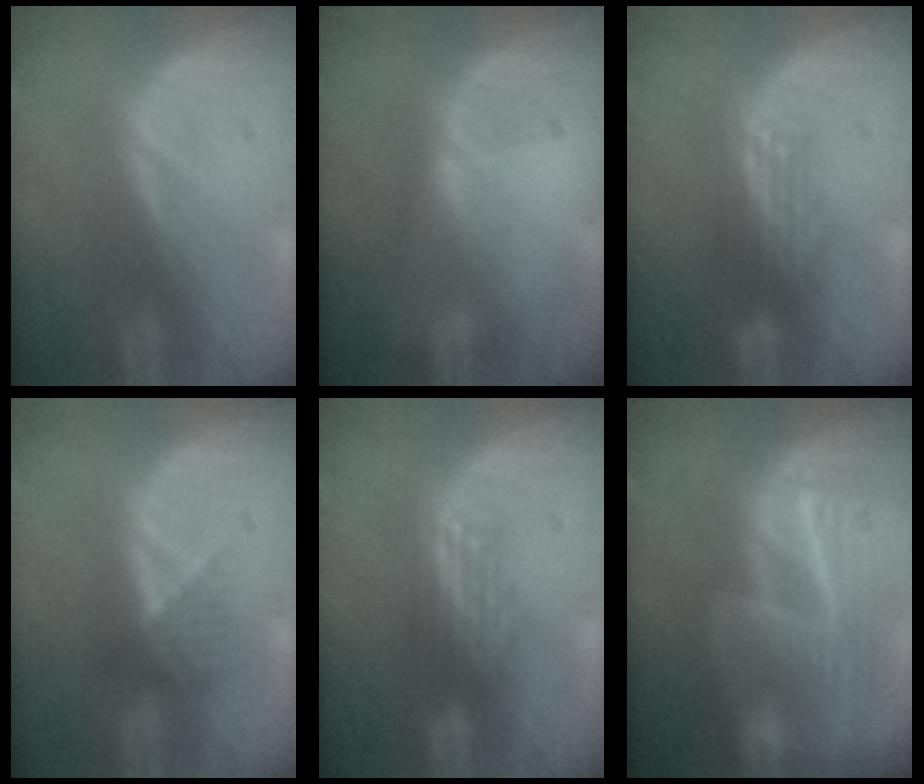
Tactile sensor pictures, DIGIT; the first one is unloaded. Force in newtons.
{"total": 1.4, "press": 1.1, "slide": 0.8}
{"total": 2.9, "press": 2.7, "slide": 1.1}
{"total": 3.4, "press": 3.1, "slide": 1.4}
{"total": 2.9, "press": 2.7, "slide": 1.1}
{"total": 8.7, "press": 8.1, "slide": 3.1}